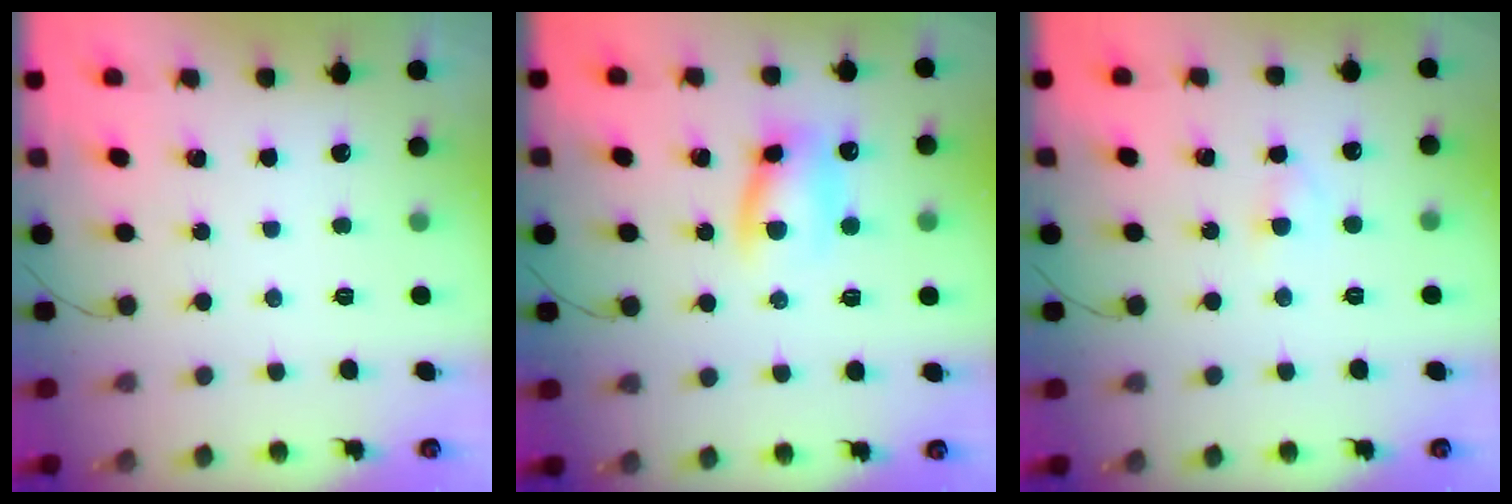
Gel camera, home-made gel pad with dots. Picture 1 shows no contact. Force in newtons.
{"total": 9.5, "press": 9.4, "slide": 1.6}
{"total": 2.2, "press": 2.0, "slide": 1.0}